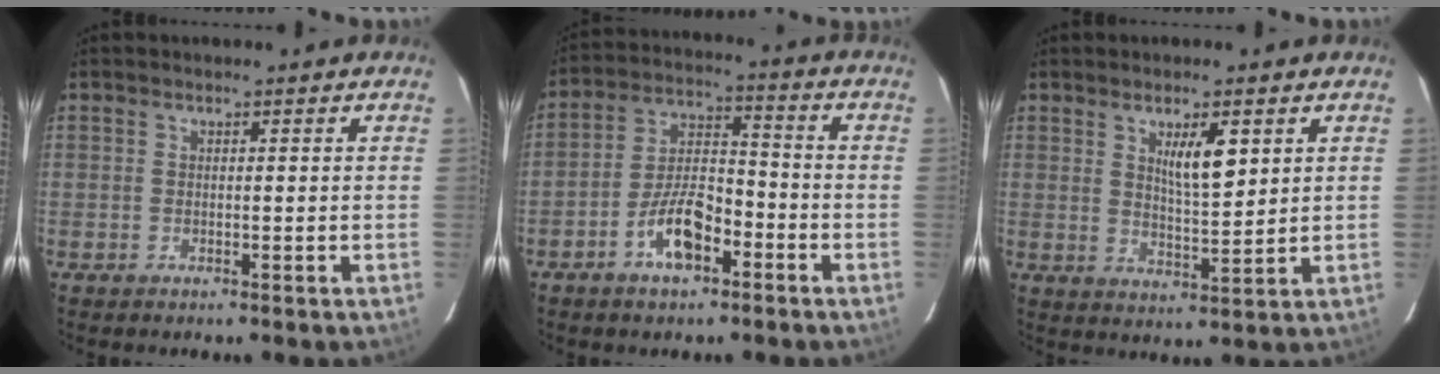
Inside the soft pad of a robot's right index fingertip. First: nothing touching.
{"total": 9.6, "force": [-4.8, 3.9, 7.3], "torque": [-0.148, 0.015, -0.088]}
{"total": 6.4, "force": [2.5, 1.7, 5.6], "torque": [-0.097, -0.004, 0.048]}